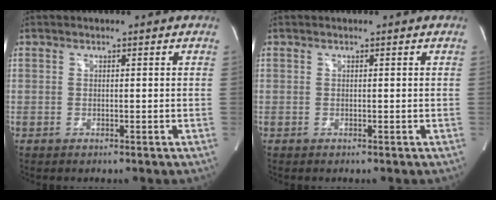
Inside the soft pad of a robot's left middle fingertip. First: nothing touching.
{"total": 0.0}